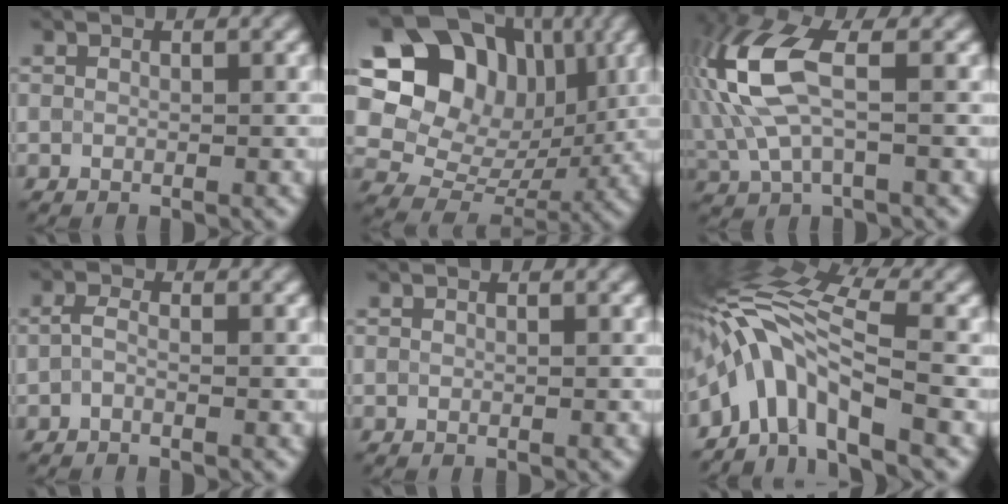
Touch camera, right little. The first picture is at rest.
{"total": 15.2, "force": [4.4, 12.1, 8.1], "torque": [-0.142, 0.033, 0.070]}
{"total": 7.7, "force": [0.8, 3.6, 6.8], "torque": [-0.171, 0.012, 0.010]}
{"total": 1.4, "force": [-0.6, 0.5, 1.1], "torque": [-0.027, -0.001, -0.016]}
{"total": 0.0}
{"total": 8.9, "force": [-3.9, 3.4, 7.2], "torque": [-0.126, 0.019, -0.086]}